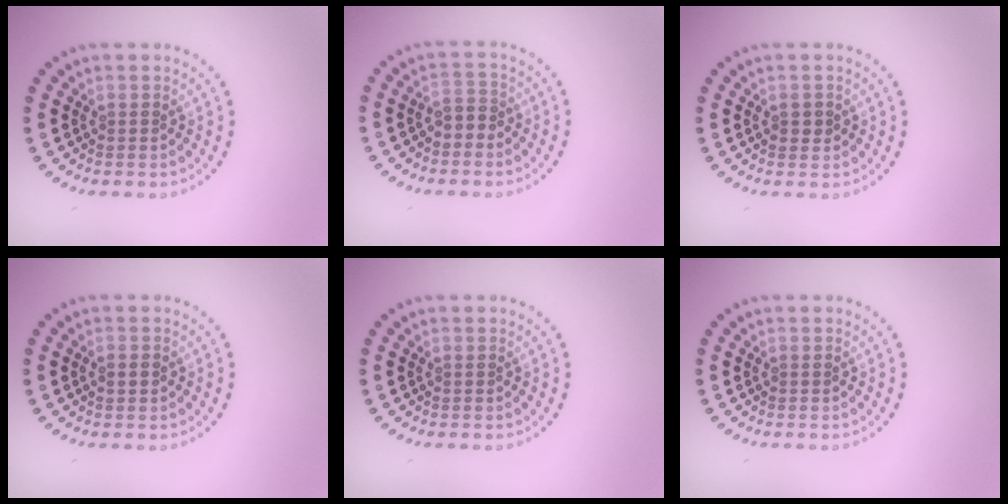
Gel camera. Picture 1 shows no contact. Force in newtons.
{"total": 1.6, "press": 1.3, "slide": 0.8}
{"total": 1.2, "press": 1.2, "slide": 0.1}
{"total": 1.2, "press": 1.2, "slide": 0.1}
{"total": 0.0}
{"total": 0.0}